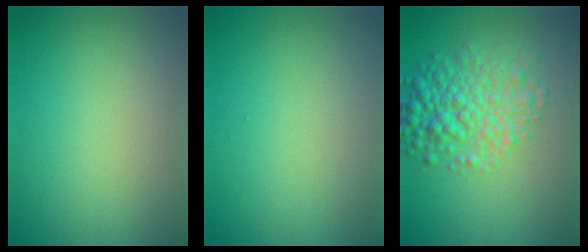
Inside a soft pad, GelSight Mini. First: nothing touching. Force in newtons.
{"total": 0.0}
{"total": 4.9, "press": 4.9, "slide": 0.1}